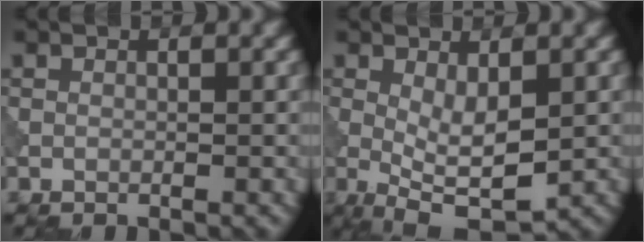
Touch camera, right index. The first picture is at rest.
{"total": 5.5, "force": [-0.5, 2.0, 5.1], "torque": [-0.100, -0.011, -0.006]}